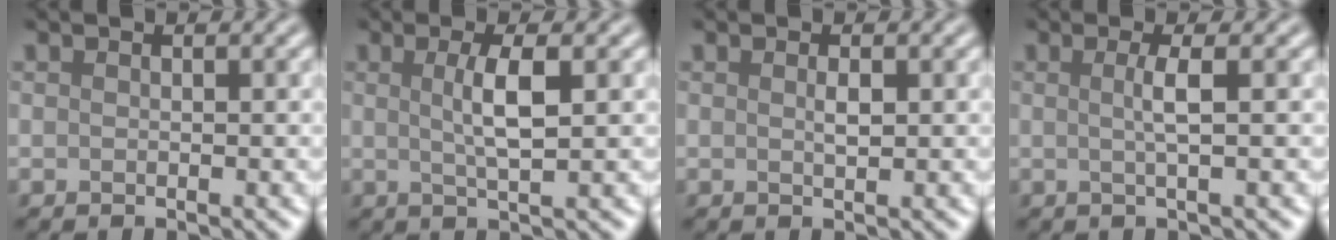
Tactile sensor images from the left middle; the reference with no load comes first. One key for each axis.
{"total": 3.2, "fx": 0.6, "fy": 0.7, "fz": 3.0, "tx": -0.056, "ty": 0.002, "tz": 0.010}
{"total": 0.9, "fx": 0.2, "fy": 0.2, "fz": 0.8, "tx": -0.016, "ty": 0.001, "tz": 0.004}
{"total": 2.1, "fx": 0.1, "fy": 0.5, "fz": 2.1, "tx": -0.038, "ty": 0.002, "tz": -0.003}